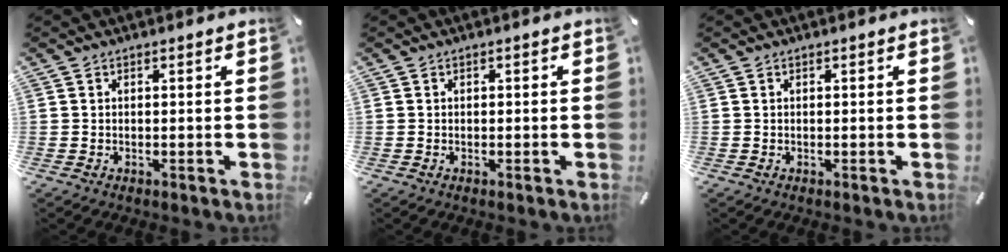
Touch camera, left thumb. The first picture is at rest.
{"total": 0.0}
{"total": 0.0}